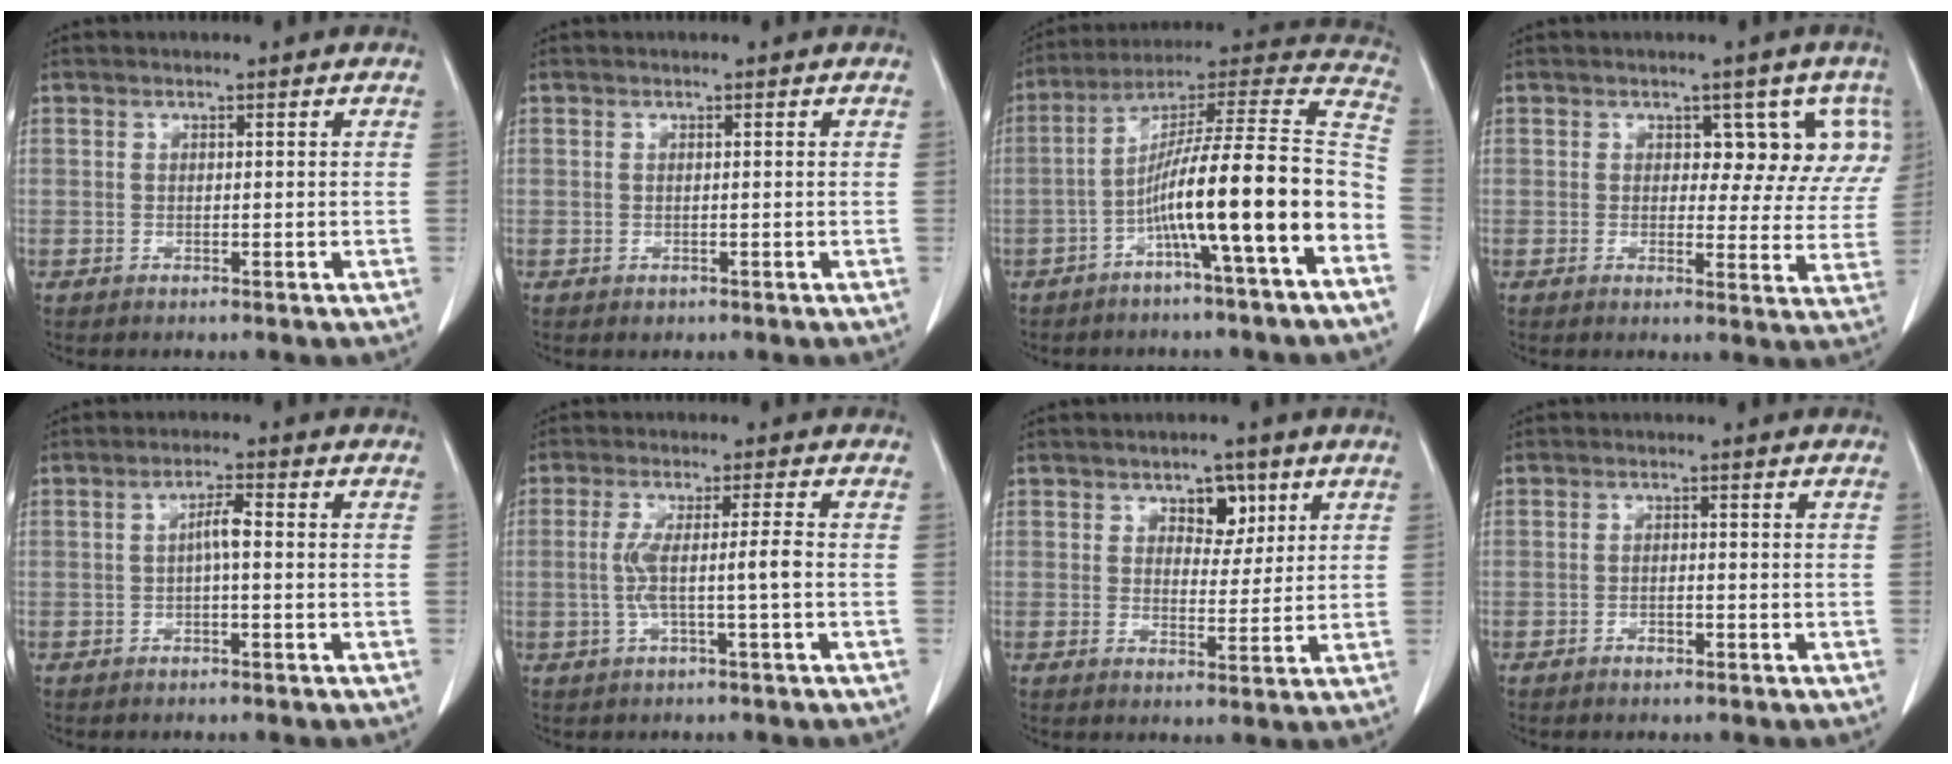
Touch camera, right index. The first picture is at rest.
{"total": 0.5, "force": [-0.2, 0.5, 0.1], "torque": [-0.002, 0.003, -0.002]}
{"total": 18.4, "force": [-6.4, -0.2, 17.2], "torque": [-0.254, 0.025, -0.107]}
{"total": 7.1, "force": [3.1, 4.3, 4.7], "torque": [-0.026, 0.010, 0.028]}
{"total": 2.6, "force": [-0.1, 0.2, 2.6], "torque": [-0.046, 0.006, -0.003]}
{"total": 5.2, "force": [-0.8, -0.4, 5.1], "torque": [-0.104, 0.010, -0.012]}
{"total": 4.5, "force": [2.4, 2.6, 2.8], "torque": [-0.032, 0.006, 0.036]}
{"total": 1.3, "force": [-0.8, 0.6, 0.9], "torque": [-0.016, 0.001, -0.011]}